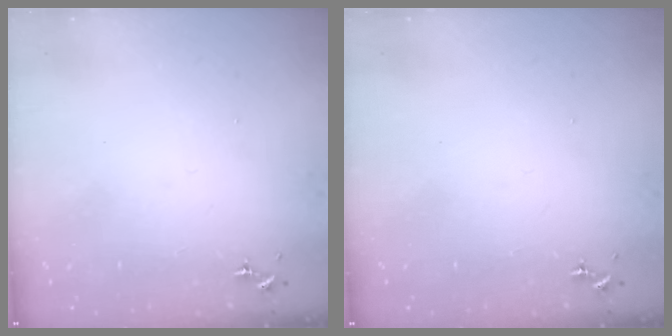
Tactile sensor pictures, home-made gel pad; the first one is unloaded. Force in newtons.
{"total": 0.0}